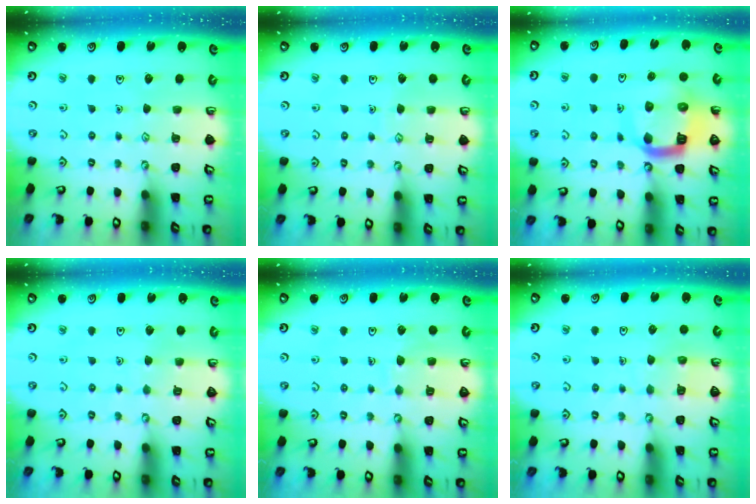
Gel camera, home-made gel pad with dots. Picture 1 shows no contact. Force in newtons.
{"total": 3.4, "press": 3.4, "slide": 0.3}
{"total": 12.4, "press": 12.3, "slide": 1.6}
{"total": 3.2, "press": 3.2, "slide": 0.2}
{"total": 6.0, "press": 6.0, "slide": 0.6}
{"total": 6.3, "press": 6.3, "slide": 0.4}